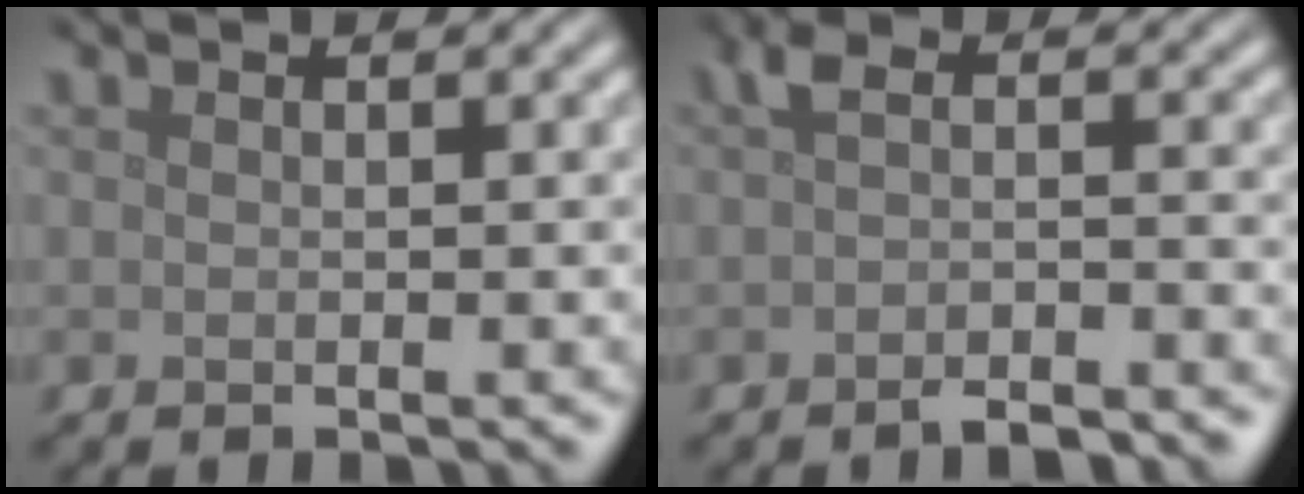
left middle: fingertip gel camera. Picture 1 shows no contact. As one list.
[{"total": 3.2, "force": [-1.8, 1.2, 2.3], "torque": [-0.043, -0.006, -0.035]}]